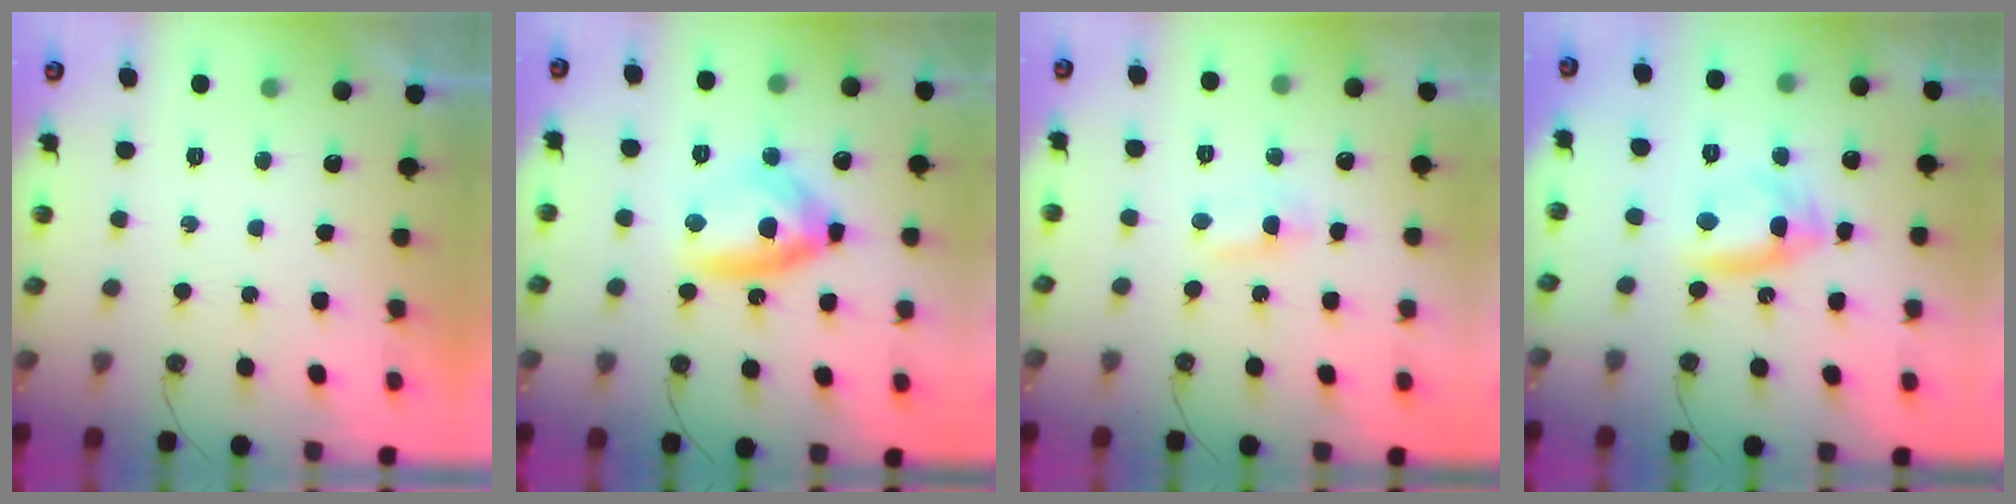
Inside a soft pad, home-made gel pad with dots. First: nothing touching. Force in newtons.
{"total": 12.1, "press": 12.1, "slide": 1.2}
{"total": 1.5, "press": 1.3, "slide": 0.6}
{"total": 11.2, "press": 9.5, "slide": 5.8}